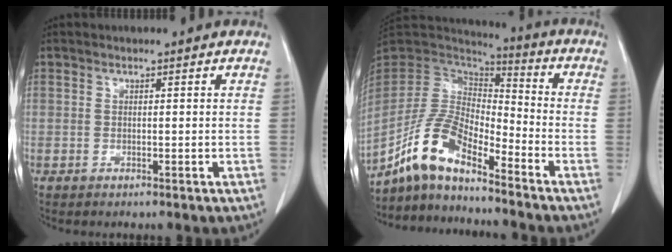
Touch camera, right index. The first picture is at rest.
{"total": 11.9, "force": [-9.1, 3.1, 7.0], "torque": [-0.151, 0.018, -0.175]}